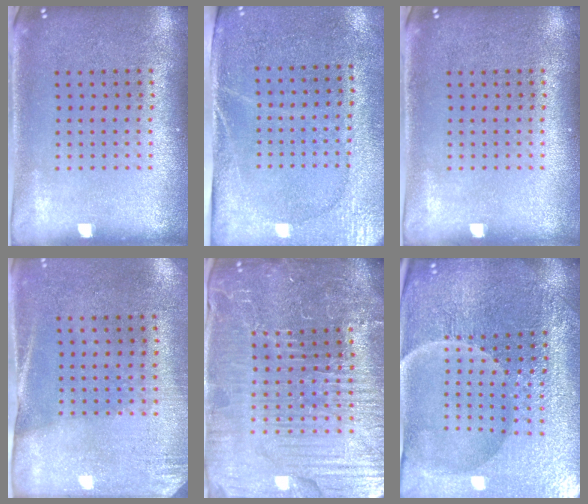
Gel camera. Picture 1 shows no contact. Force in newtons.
{"total": 2.7, "press": 2.3, "slide": 1.4}
{"total": 0.0}
{"total": 2.7, "press": 2.4, "slide": 1.3}
{"total": 6.3, "press": 5.7, "slide": 2.7}
{"total": 5.1, "press": 5.0, "slide": 1.3}